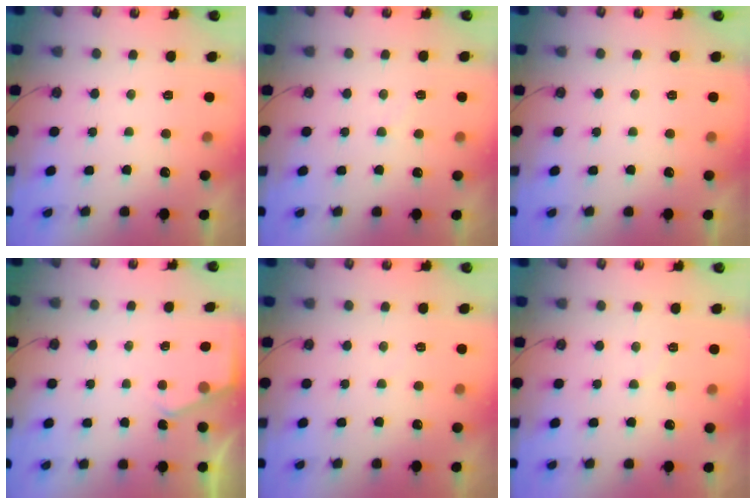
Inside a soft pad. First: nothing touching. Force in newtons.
{"total": 5.8, "press": 5.8, "slide": 0.7}
{"total": 0.0}
{"total": 2.1, "press": 2.1, "slide": 0.4}
{"total": 3.6, "press": 3.6, "slide": 0.4}
{"total": 4.1, "press": 4.0, "slide": 0.5}